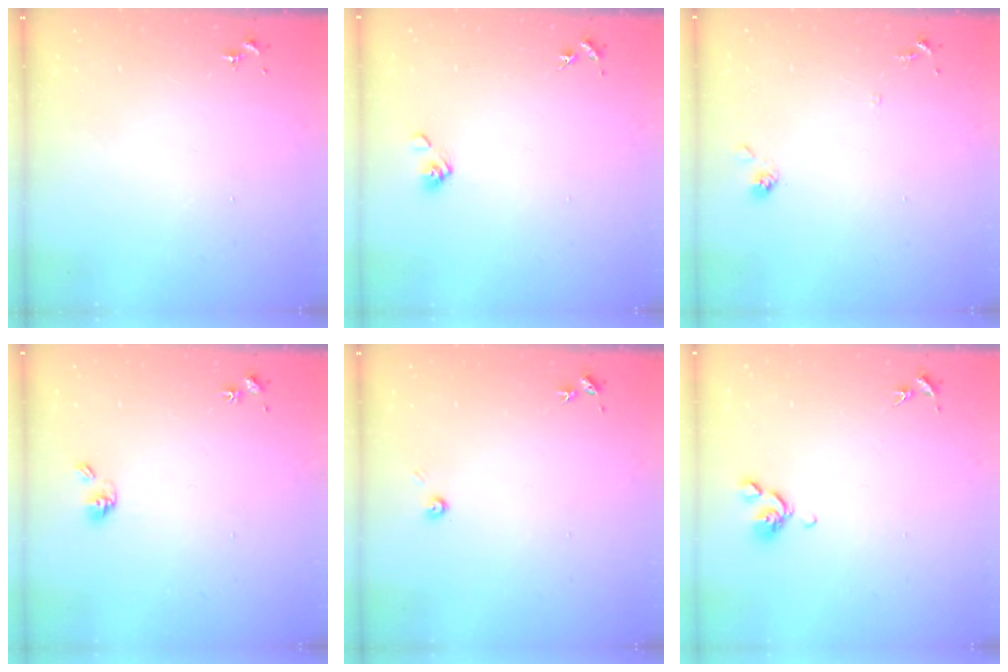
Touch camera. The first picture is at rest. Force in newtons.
{"total": 5.8, "press": 5.3, "slide": 2.3}
{"total": 7.3, "press": 7.3, "slide": 0.4}
{"total": 5.8, "press": 5.3, "slide": 2.3}
{"total": 3.5, "press": 3.5, "slide": 0.2}
{"total": 6.8, "press": 6.7, "slide": 0.9}